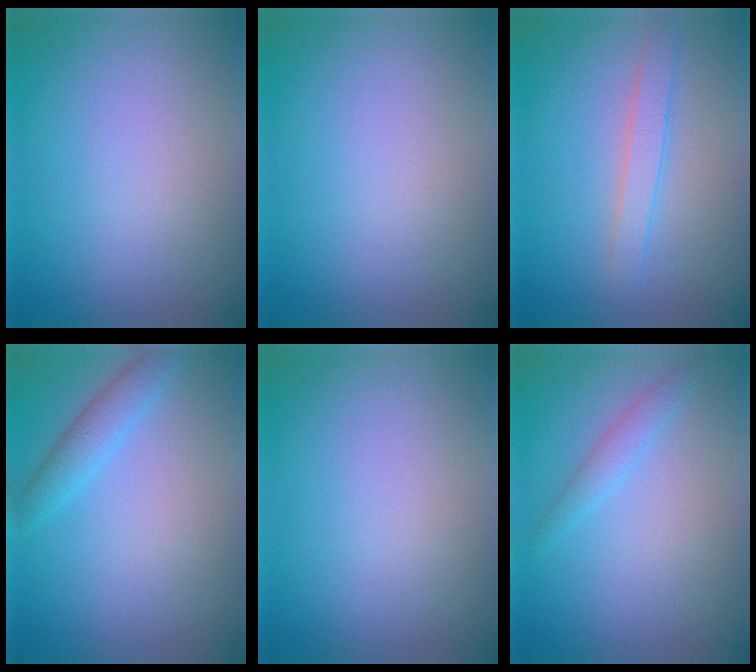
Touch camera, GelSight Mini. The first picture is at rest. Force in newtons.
{"total": 0.0}
{"total": 1.9, "press": 1.9, "slide": 0.1}
{"total": 2.2, "press": 2.2, "slide": 0.1}
{"total": 0.0}
{"total": 1.5, "press": 1.5, "slide": 0.1}